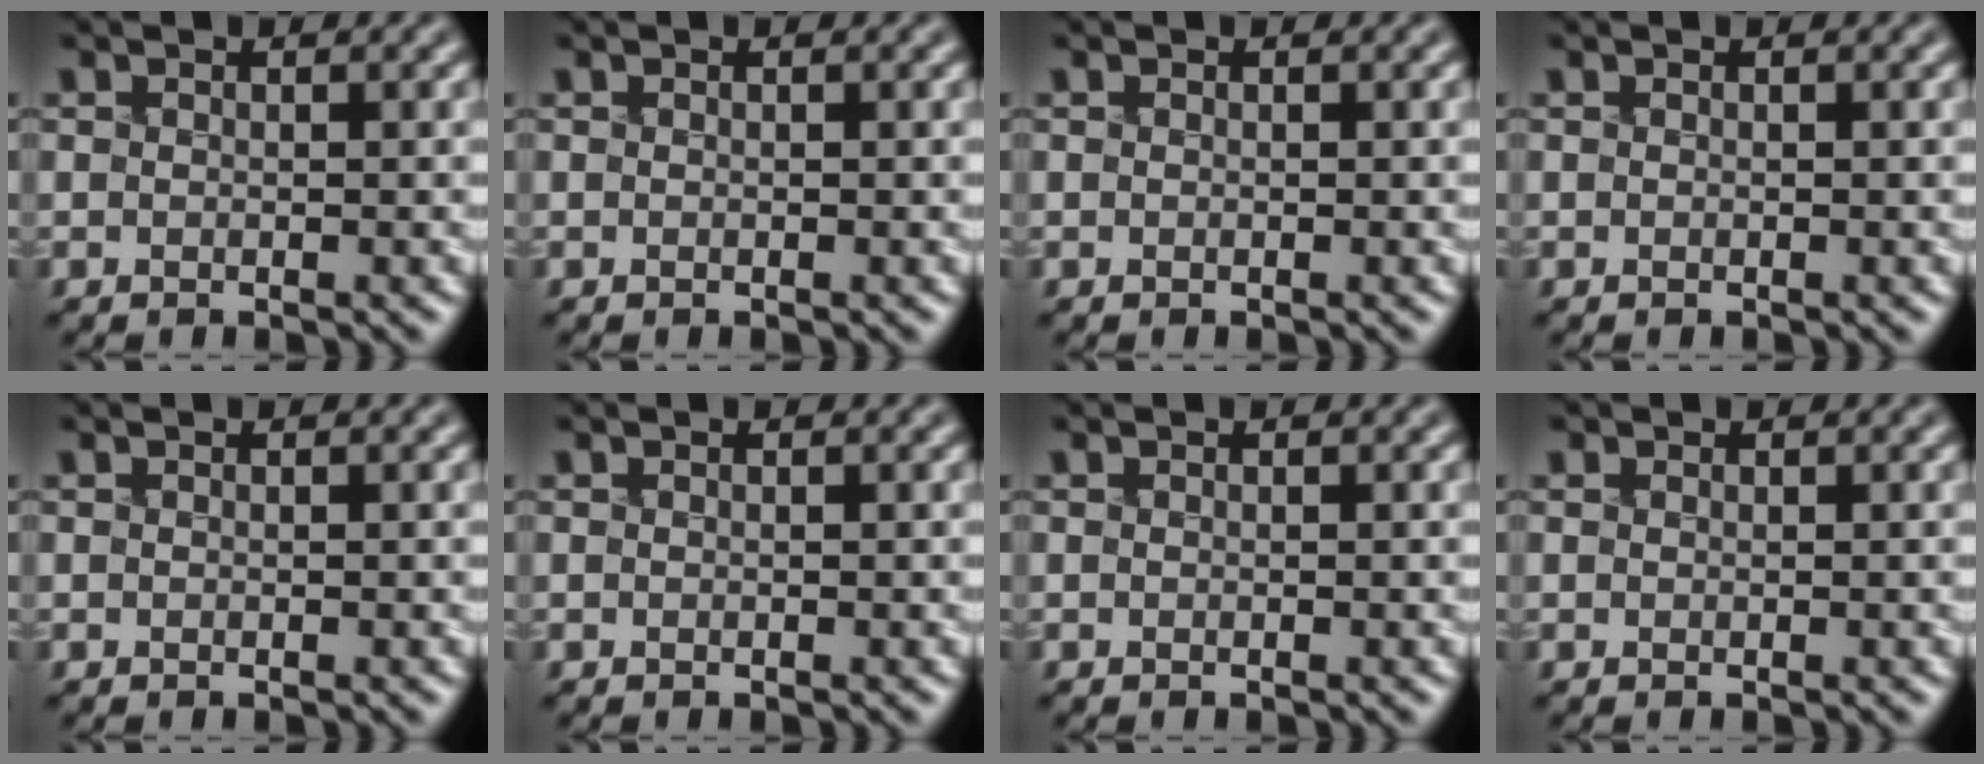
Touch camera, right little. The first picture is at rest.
{"total": 0.0}
{"total": 0.0}
{"total": 0.0}
{"total": 0.0}
{"total": 0.0}
{"total": 0.0}
{"total": 0.6, "force": [0.3, 0.4, 0.2], "torque": [-0.009, 0.006, 0.000]}